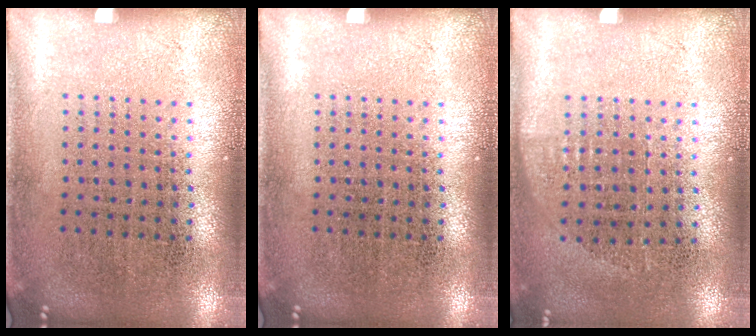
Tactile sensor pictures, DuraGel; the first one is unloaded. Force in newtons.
{"total": 0.0}
{"total": 0.7, "press": 0.6, "slide": 0.3}